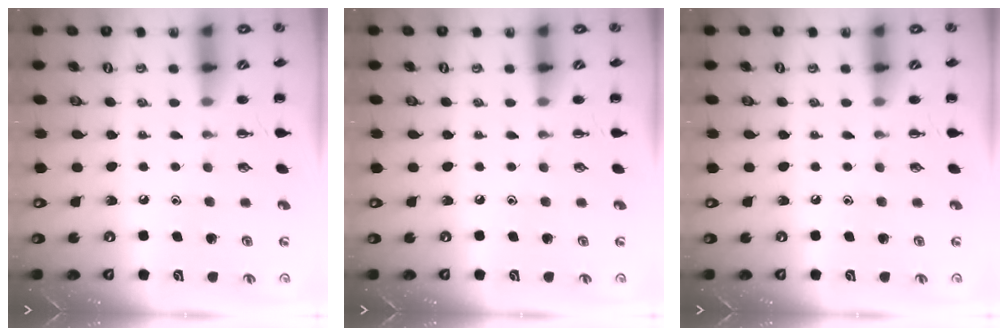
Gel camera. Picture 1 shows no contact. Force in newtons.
{"total": 0.0}
{"total": 0.0}